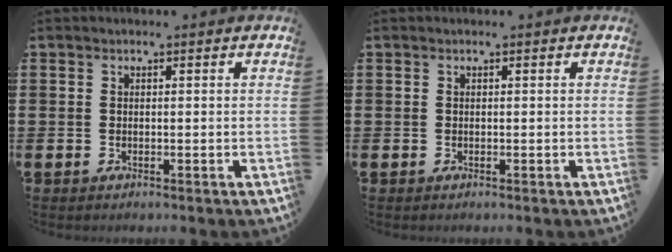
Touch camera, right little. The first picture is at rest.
{"total": 0.0}